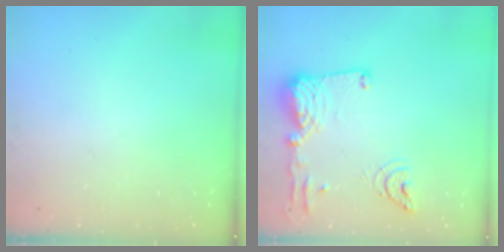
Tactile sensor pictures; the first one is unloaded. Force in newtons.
{"total": 17.2, "press": 17.1, "slide": 2.2}